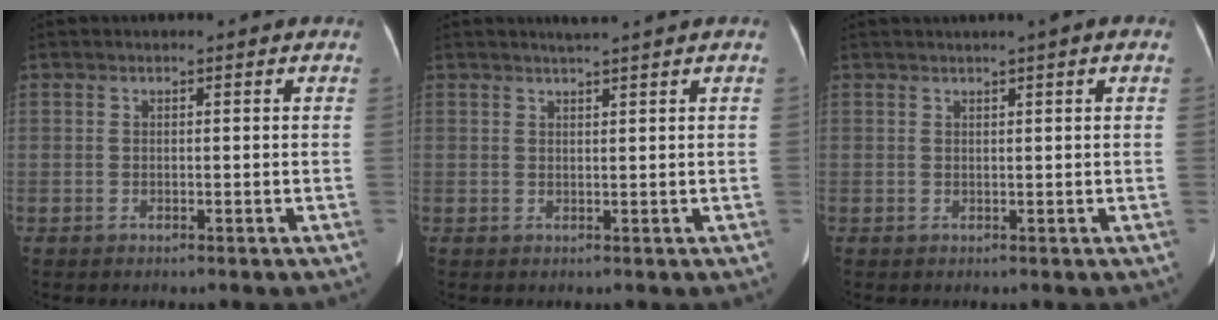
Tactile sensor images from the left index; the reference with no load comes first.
{"total": 1.8, "force": [1.5, -0.7, 0.7], "torque": [-0.008, 0.002, 0.031]}
{"total": 2.3, "force": [1.5, -0.1, 1.7], "torque": [-0.029, 0.019, 0.024]}